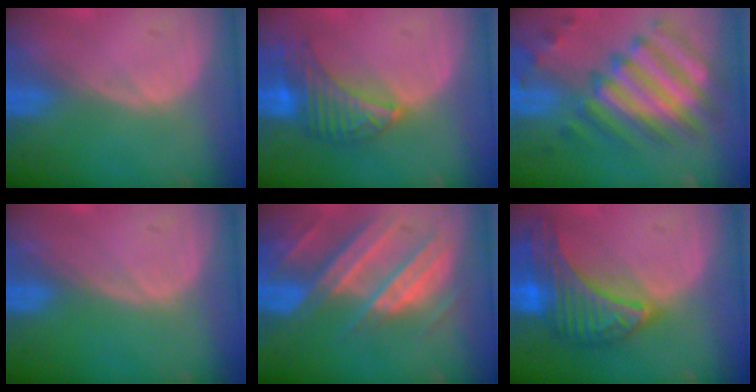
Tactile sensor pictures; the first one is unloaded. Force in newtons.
{"total": 7.0, "press": 6.7, "slide": 2.0}
{"total": 10.9, "press": 10.4, "slide": 3.4}
{"total": 0.0}
{"total": 10.4, "press": 9.1, "slide": 5.0}
{"total": 9.5, "press": 9.5, "slide": 0.5}